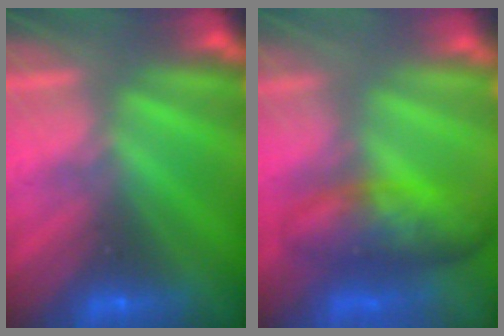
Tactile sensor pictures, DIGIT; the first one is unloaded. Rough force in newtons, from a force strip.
{"total": 7.9}